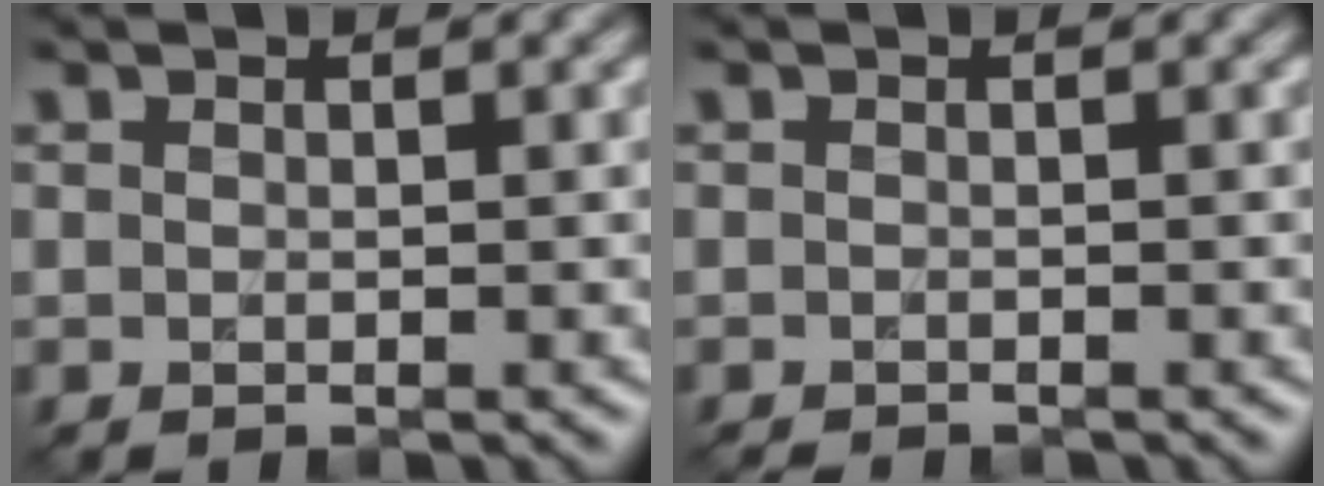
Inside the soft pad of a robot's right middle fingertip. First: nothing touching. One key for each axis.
{"total": 1.0, "fx": -0.9, "fy": 0.0, "fz": 0.2, "tx": -0.007, "ty": -0.009, "tz": -0.018}